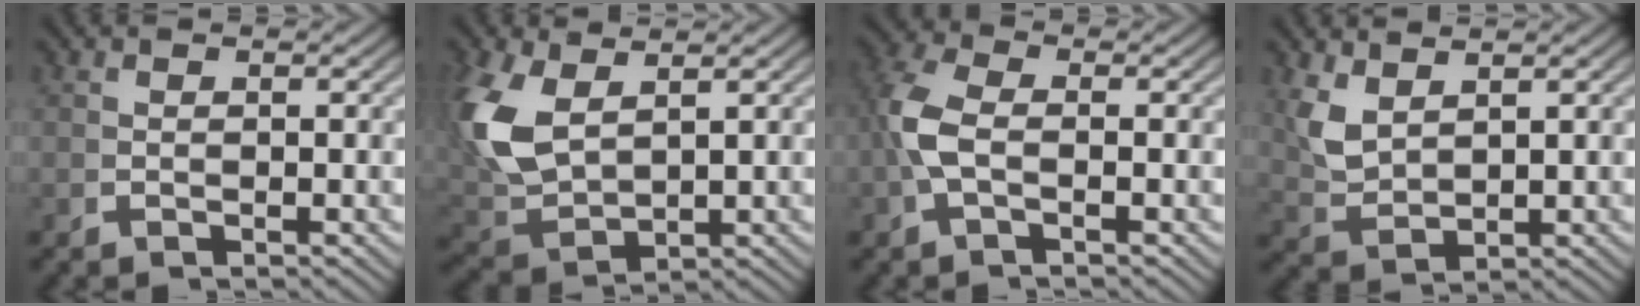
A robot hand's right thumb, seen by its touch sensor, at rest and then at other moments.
{"total": 6.8, "force": [1.2, 4.7, 4.7], "torque": [-0.142, -0.026, 0.050]}
{"total": 3.5, "force": [-0.1, 2.0, 2.9], "torque": [-0.085, -0.010, 0.007]}
{"total": 3.6, "force": [1.6, 2.1, 2.5], "torque": [-0.072, -0.016, 0.052]}